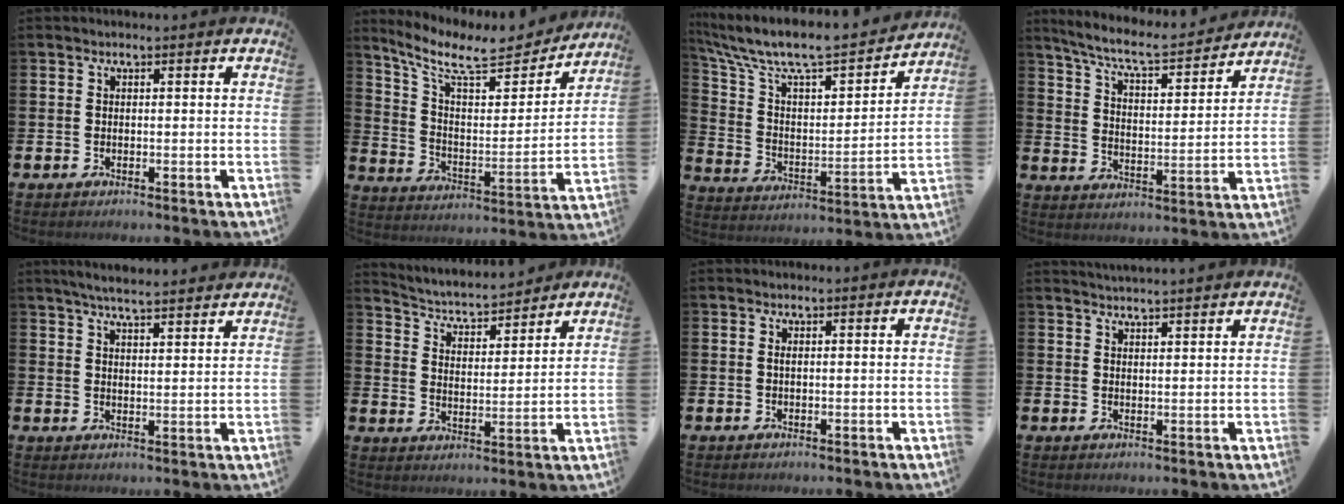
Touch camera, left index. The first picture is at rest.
{"total": 10.5, "force": [9.0, 3.2, 4.5], "torque": [-0.118, -0.059, 0.152]}
{"total": 9.4, "force": [8.2, 2.5, 3.9], "torque": [-0.123, -0.058, 0.136]}
{"total": 7.3, "force": [6.7, 1.2, 2.7], "torque": [-0.087, -0.046, 0.114]}
{"total": 5.2, "force": [5.1, 0.0, 1.2], "torque": [-0.035, -0.025, 0.090]}
{"total": 4.7, "force": [4.6, 1.0, 0.8], "torque": [-0.046, -0.038, 0.075]}
{"total": 0.6, "force": [0.2, 0.1, 0.5], "torque": [-0.008, 0.000, 0.002]}
{"total": 3.1, "force": [3.1, -0.5, 0.0], "torque": [-0.005, -0.015, 0.057]}